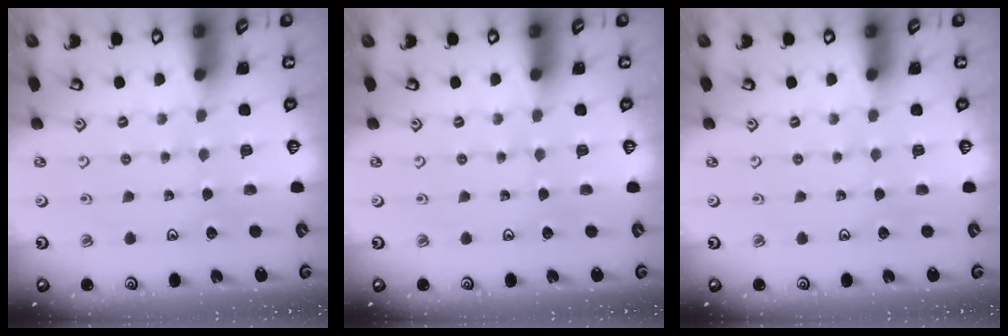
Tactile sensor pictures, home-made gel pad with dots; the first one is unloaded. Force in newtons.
{"total": 0.0}
{"total": 0.0}